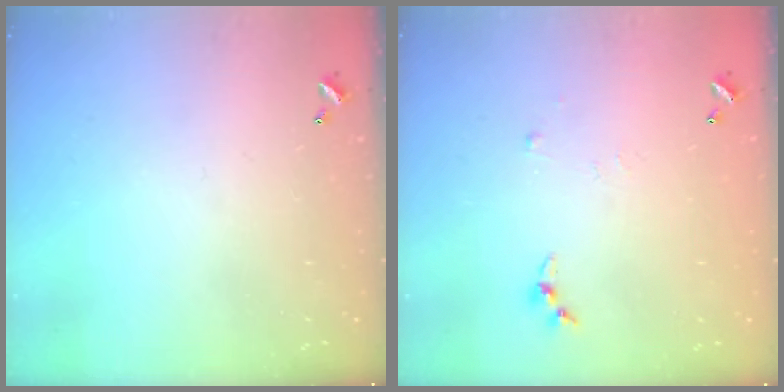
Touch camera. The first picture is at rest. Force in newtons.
{"total": 3.3, "press": 3.3, "slide": 0.5}